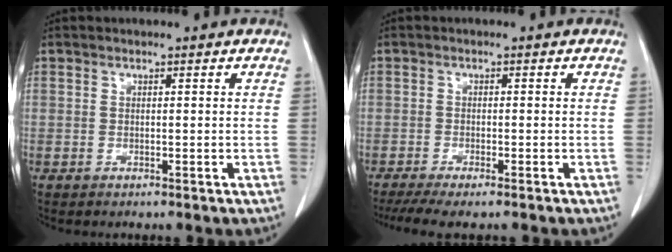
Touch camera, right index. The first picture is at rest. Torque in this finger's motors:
{"motor_torque": [0.32, -0.30, 0.12, 0.05]}